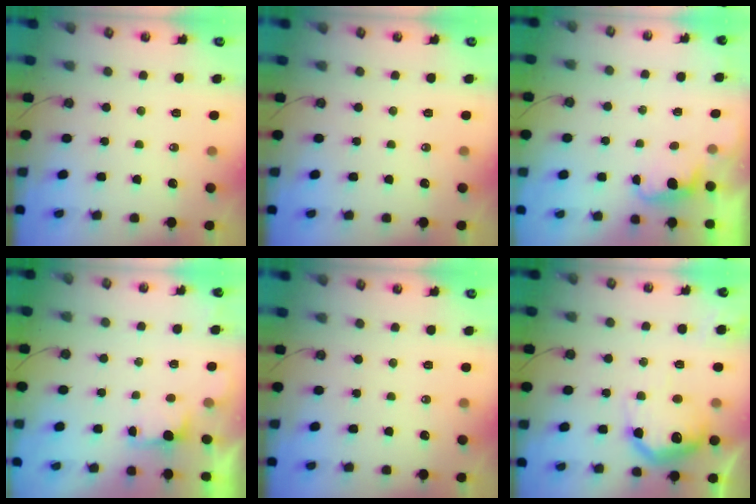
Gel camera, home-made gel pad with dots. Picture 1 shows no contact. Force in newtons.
{"total": 0.0}
{"total": 1.2, "press": 1.0, "slide": 0.7}
{"total": 1.0, "press": 0.6, "slide": 0.8}
{"total": 0.0}
{"total": 18.1, "press": 18.0, "slide": 1.3}